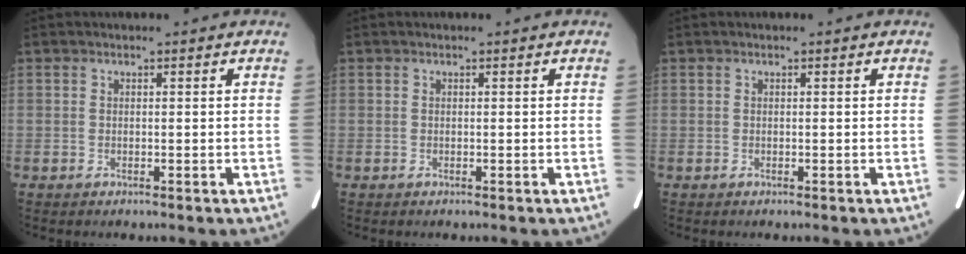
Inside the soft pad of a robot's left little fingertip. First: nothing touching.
{"total": 0.0}
{"total": 0.0}